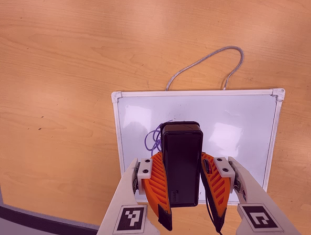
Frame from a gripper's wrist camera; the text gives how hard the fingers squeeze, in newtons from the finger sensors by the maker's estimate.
{"total": 7.6, "left": 6.5, "right": 8.8}